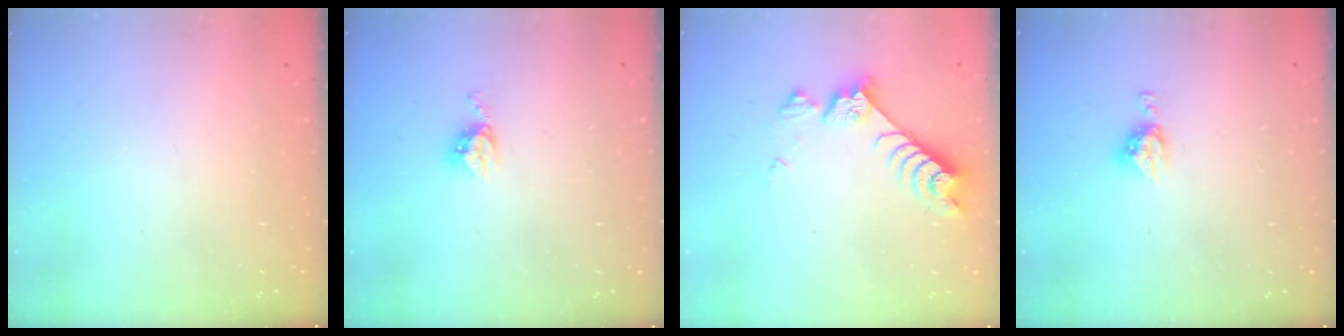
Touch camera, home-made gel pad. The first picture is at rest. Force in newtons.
{"total": 4.9, "press": 4.8, "slide": 0.2}
{"total": 7.4, "press": 7.3, "slide": 1.1}
{"total": 6.4, "press": 6.4, "slide": 0.4}